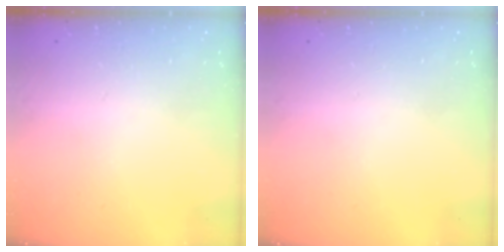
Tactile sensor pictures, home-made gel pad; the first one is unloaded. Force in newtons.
{"total": 0.0}